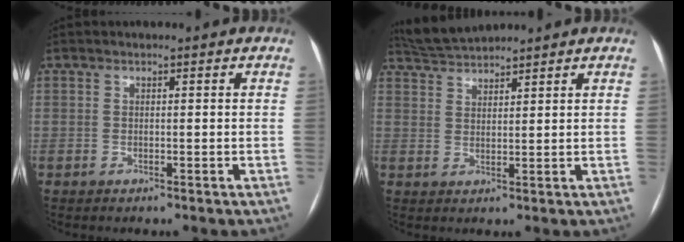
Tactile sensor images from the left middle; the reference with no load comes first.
{"total": 4.7, "force": [4.7, -0.3, 0.7], "torque": [-0.022, 0.022, 0.093]}